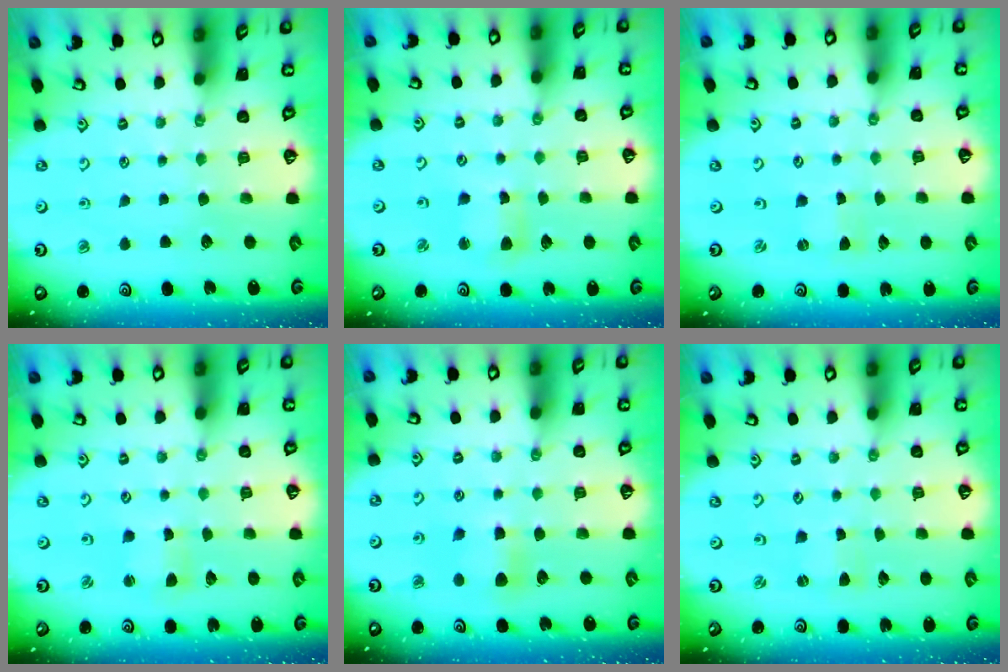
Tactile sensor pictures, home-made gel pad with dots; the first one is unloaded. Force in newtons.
{"total": 4.7, "press": 4.7, "slide": 0.6}
{"total": 0.0}
{"total": 2.2, "press": 2.2, "slide": 0.3}
{"total": 6.4, "press": 6.4, "slide": 0.7}
{"total": 0.7, "press": 0.7, "slide": 0.1}